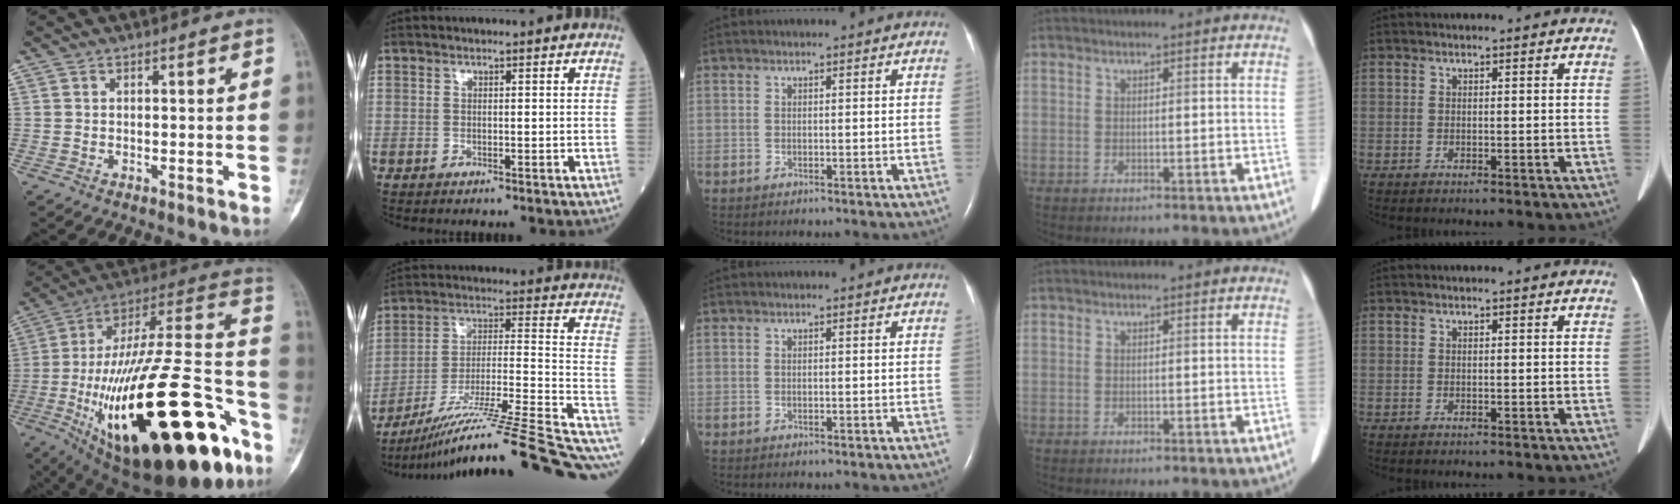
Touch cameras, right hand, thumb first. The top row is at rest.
{"thumb": {"total": 45.6, "force": [-17.5, 16.6, 38.7], "torque": [-0.601, 0.057, -0.268]}, "index": {"total": 29.2, "force": [-24.1, -0.2, 16.6], "torque": [-0.175, -0.015, -0.364]}}